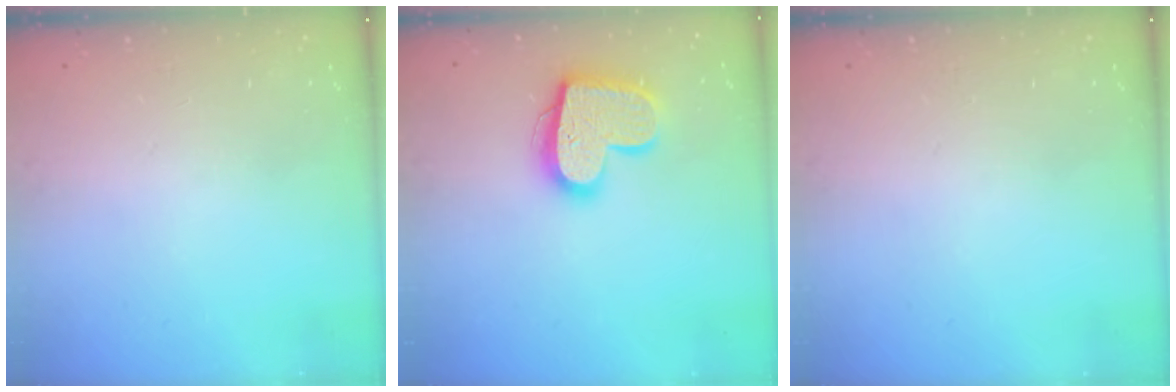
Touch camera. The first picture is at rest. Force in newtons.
{"total": 17.4, "press": 17.3, "slide": 1.4}
{"total": 0.0}